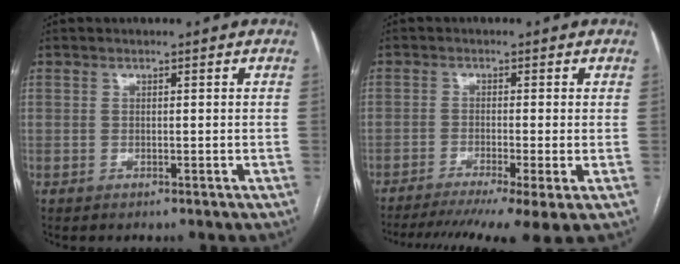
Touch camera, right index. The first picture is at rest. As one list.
[{"total": 11.5, "force": [-8.1, 0.2, 8.1], "torque": [-0.120, -0.017, -0.126]}]